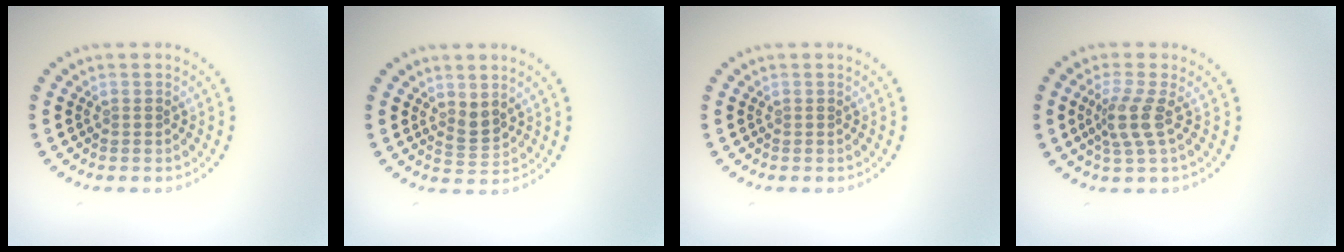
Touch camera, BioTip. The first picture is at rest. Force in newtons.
{"total": 1.8, "press": 1.5, "slide": 1.1}
{"total": 0.0}
{"total": 2.7, "press": 2.0, "slide": 1.8}